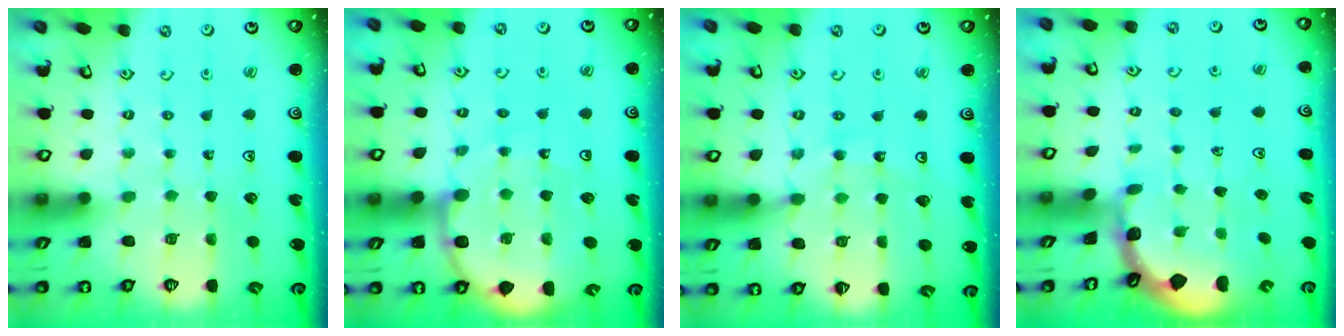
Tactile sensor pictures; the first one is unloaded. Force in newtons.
{"total": 9.3, "press": 9.3, "slide": 1.1}
{"total": 10.5, "press": 10.5, "slide": 1.3}
{"total": 1.0, "press": 1.0, "slide": 0.1}